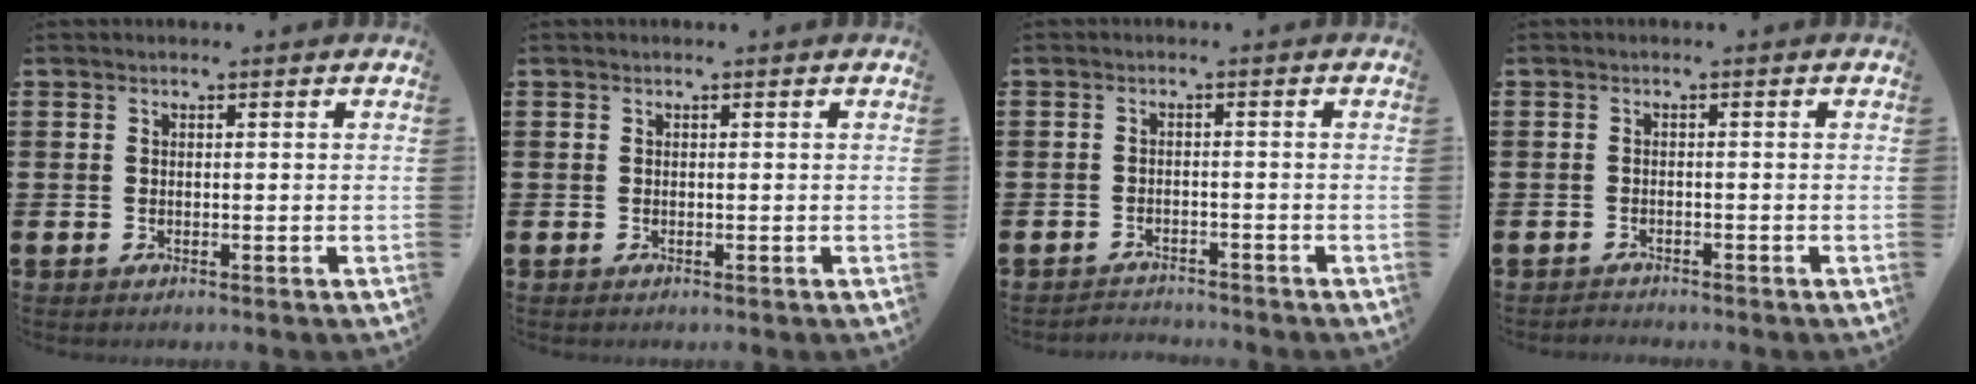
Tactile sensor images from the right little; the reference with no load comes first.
{"total": 0.0}
{"total": 1.6, "force": [-1.6, 0.0, -0.3], "torque": [0.000, 0.004, -0.036]}
{"total": 0.8, "force": [-0.8, 0.0, -0.1], "torque": [0.000, 0.001, -0.018]}